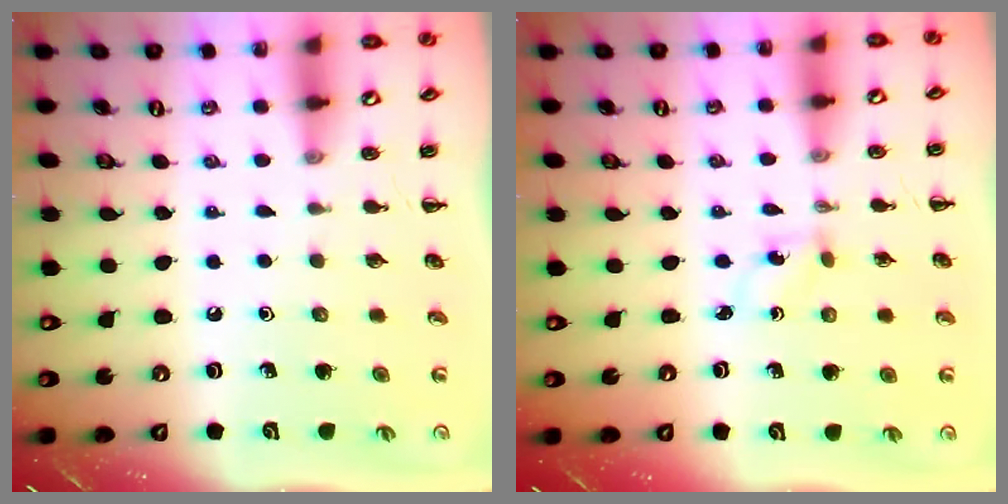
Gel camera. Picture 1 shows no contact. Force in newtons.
{"total": 1.5, "press": 1.4, "slide": 0.6}